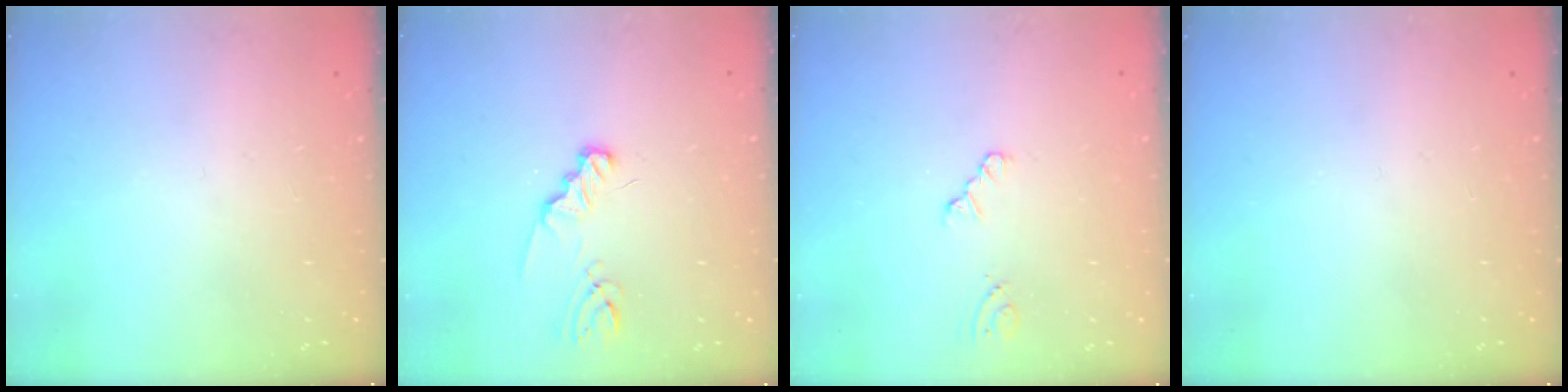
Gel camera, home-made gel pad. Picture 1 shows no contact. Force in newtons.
{"total": 2.7, "press": 2.7, "slide": 0.4}
{"total": 1.3, "press": 1.2, "slide": 0.2}
{"total": 0.0}